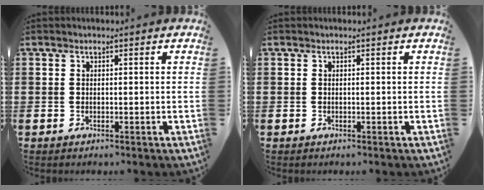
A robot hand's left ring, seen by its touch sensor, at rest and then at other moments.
{"total": 0.0}